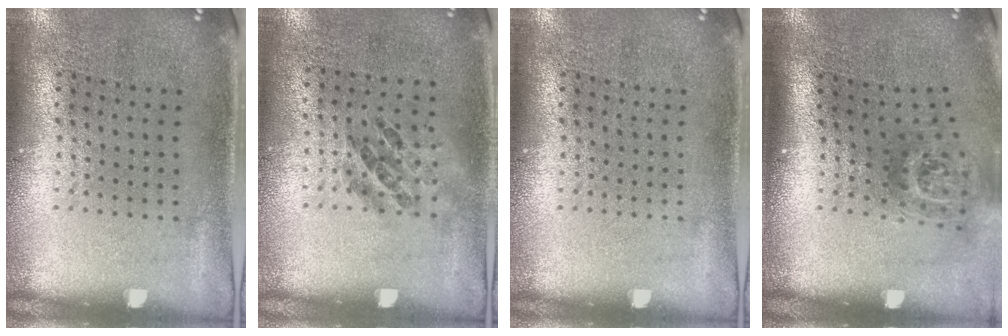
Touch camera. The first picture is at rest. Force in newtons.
{"total": 1.1, "press": 0.6, "slide": 0.9}
{"total": 0.0}
{"total": 1.8, "press": 1.2, "slide": 1.4}